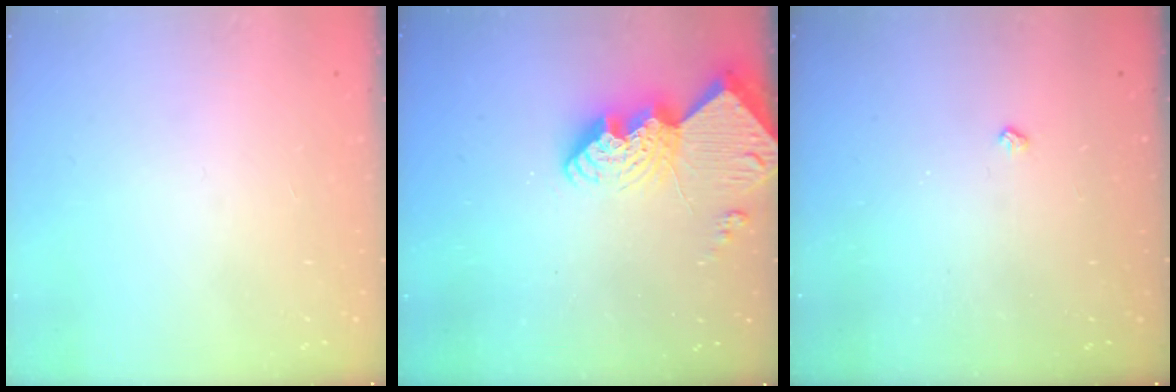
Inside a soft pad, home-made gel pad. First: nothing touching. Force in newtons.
{"total": 13.1, "press": 13.0, "slide": 0.8}
{"total": 2.5, "press": 2.4, "slide": 0.5}